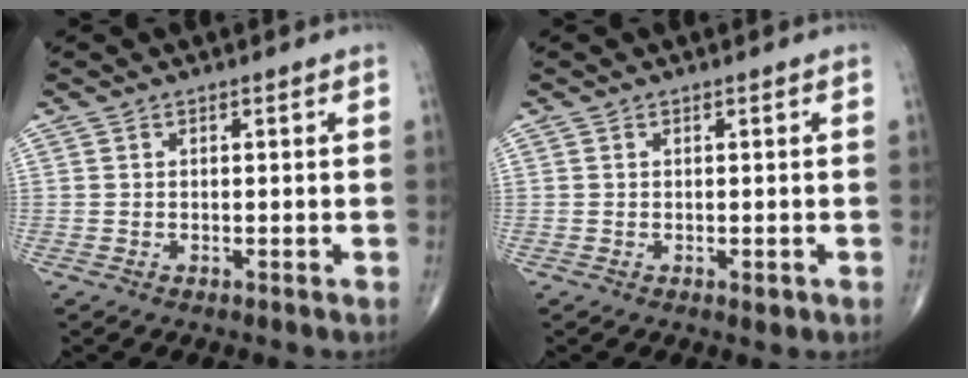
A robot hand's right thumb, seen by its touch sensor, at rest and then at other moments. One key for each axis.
{"total": 0.9, "fx": -0.3, "fy": 0.4, "fz": 0.8, "tx": -0.006, "ty": -0.003, "tz": -0.005}